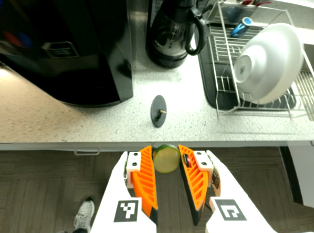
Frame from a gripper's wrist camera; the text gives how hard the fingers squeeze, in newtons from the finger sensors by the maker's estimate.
{"total": 10.2, "left": 10.3, "right": 10.1}